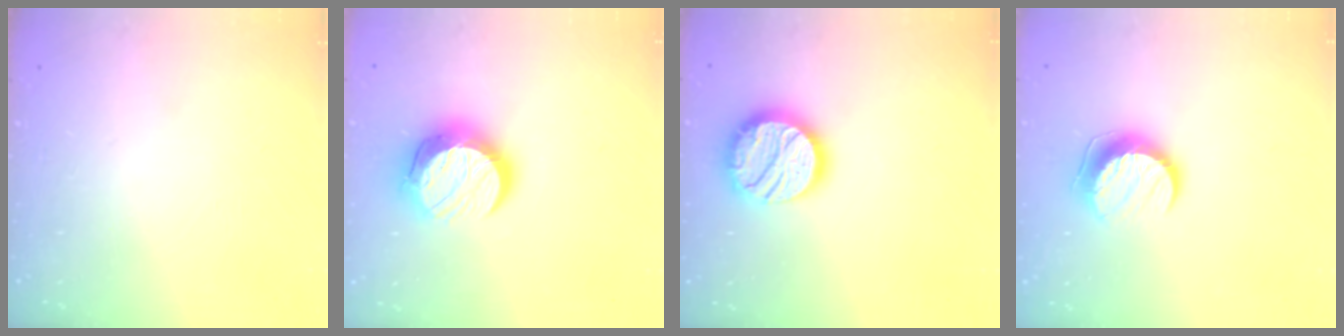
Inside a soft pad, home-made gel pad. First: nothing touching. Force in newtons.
{"total": 13.4, "press": 13.4, "slide": 0.9}
{"total": 17.9, "press": 17.9, "slide": 1.1}
{"total": 9.7, "press": 9.7, "slide": 0.6}